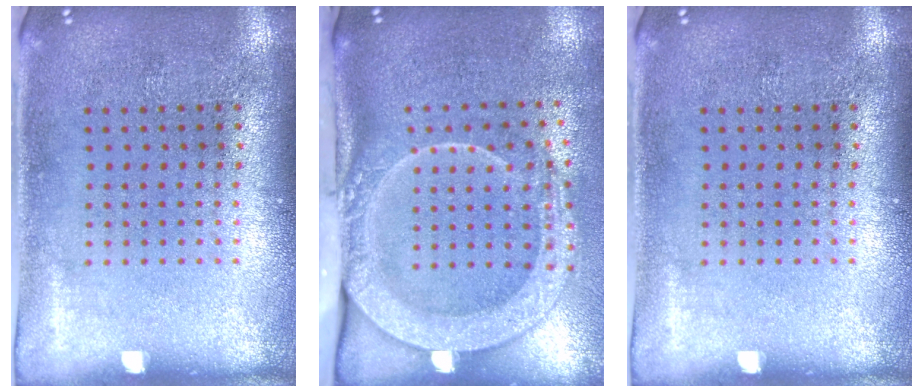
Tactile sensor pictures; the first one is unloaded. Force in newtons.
{"total": 2.8, "press": 2.1, "slide": 1.9}
{"total": 0.0}